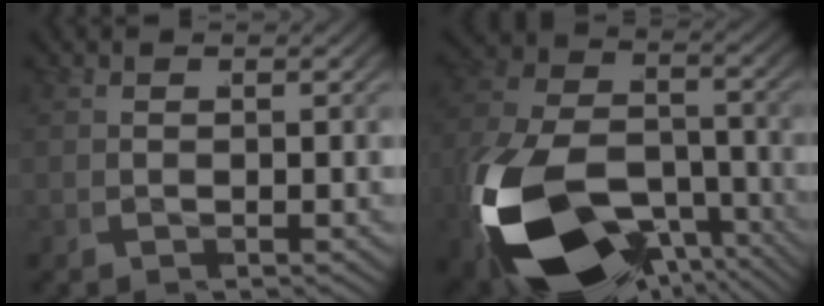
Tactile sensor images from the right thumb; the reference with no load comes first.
{"total": 16.6, "force": [-7.1, 10.3, 10.9], "torque": [-0.239, -0.069, -0.094]}